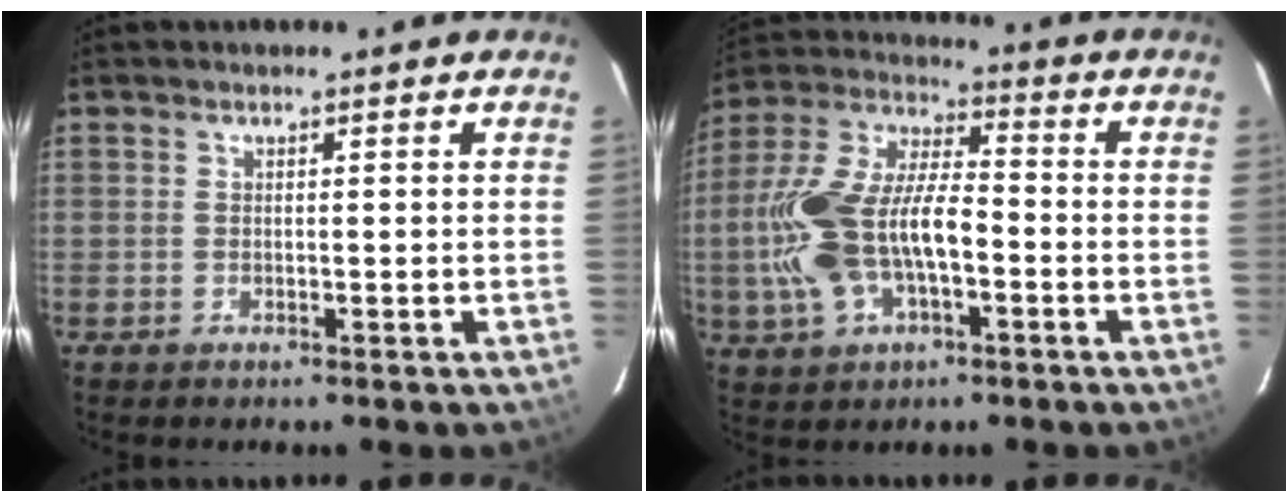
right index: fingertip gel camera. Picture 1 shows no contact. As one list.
[{"total": 17.2, "force": [-3.8, 8.3, 14.6], "torque": [-0.313, 0.008, -0.070]}]